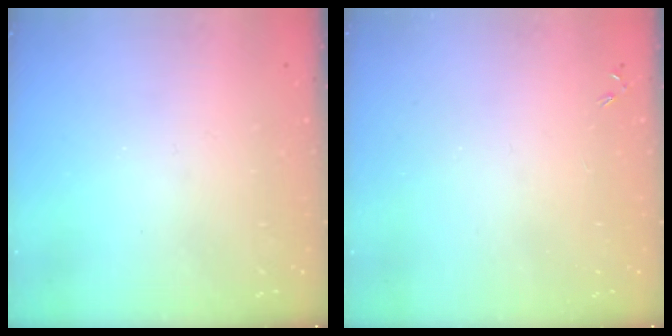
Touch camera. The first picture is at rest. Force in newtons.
{"total": 0.0}